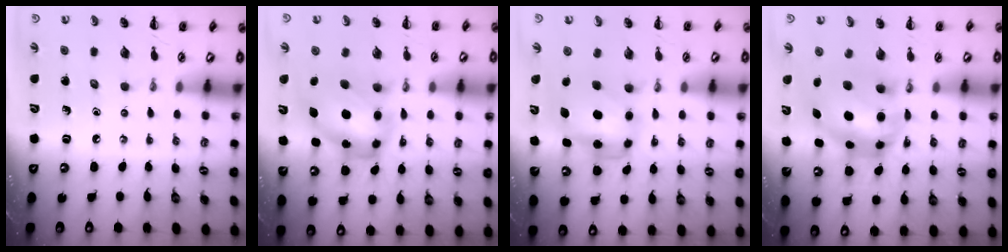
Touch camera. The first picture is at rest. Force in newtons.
{"total": 11.3, "press": 11.0, "slide": 2.8}
{"total": 5.6, "press": 5.5, "slide": 1.2}
{"total": 8.7, "press": 8.5, "slide": 2.0}